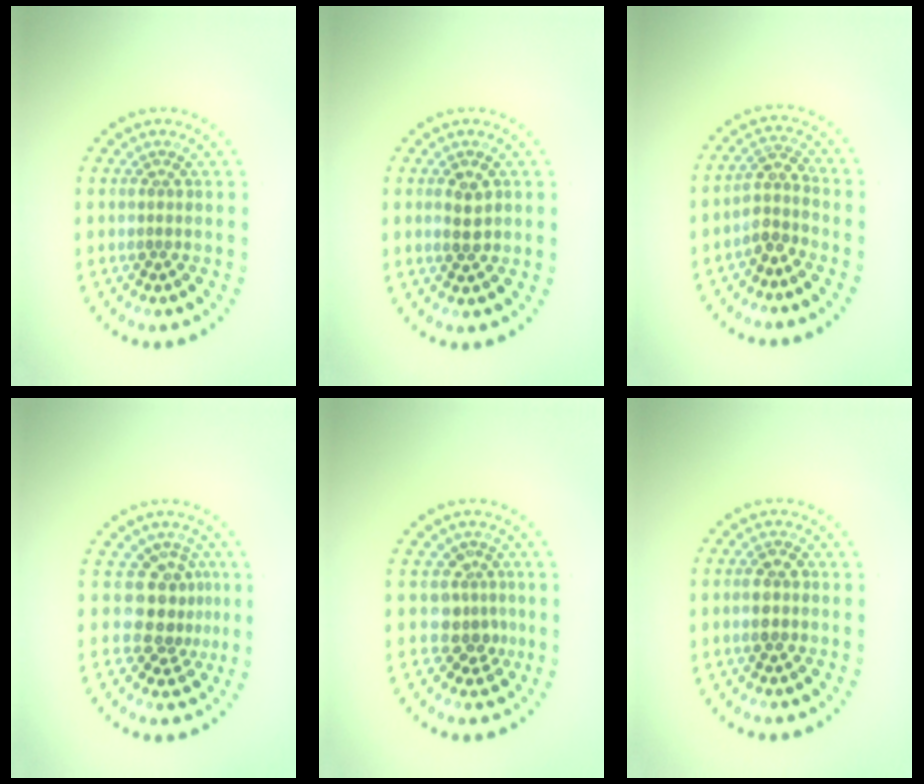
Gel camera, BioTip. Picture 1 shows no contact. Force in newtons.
{"total": 1.9, "press": 1.9, "slide": 0.2}
{"total": 2.4, "press": 1.9, "slide": 1.4}
{"total": 3.4, "press": 2.4, "slide": 2.3}
{"total": 2.7, "press": 2.0, "slide": 1.8}
{"total": 1.9, "press": 1.9, "slide": 0.1}